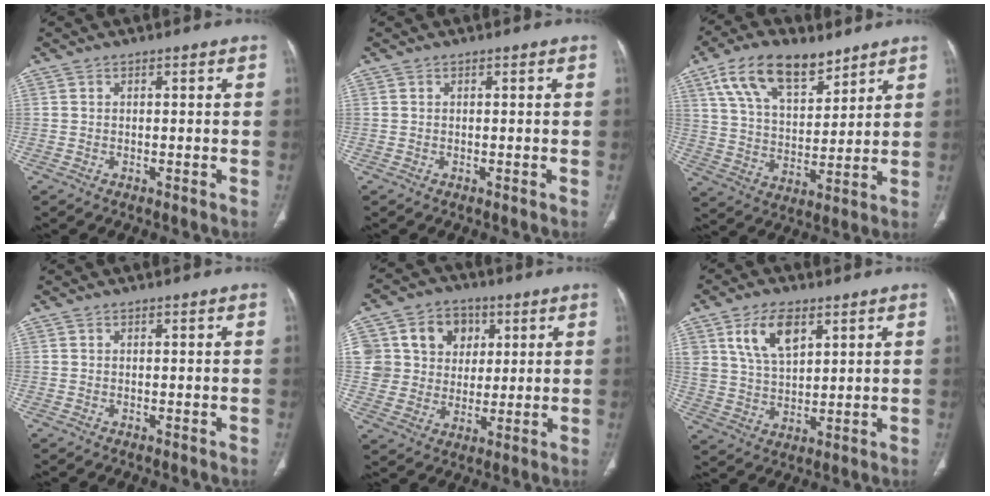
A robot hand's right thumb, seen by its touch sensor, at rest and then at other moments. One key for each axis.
{"total": 0.0}
{"total": 15.7, "fx": 9.6, "fy": 7.9, "fz": 9.5, "tx": -0.140, "ty": -0.034, "tz": 0.177}
{"total": 0.0}
{"total": 13.6, "fx": 4.4, "fy": 12.0, "fz": 4.9, "tx": -0.043, "ty": 0.011, "tz": 0.081}
{"total": 9.9, "fx": 4.8, "fy": 5.3, "fz": 6.8, "tx": -0.111, "ty": -0.018, "tz": 0.098}